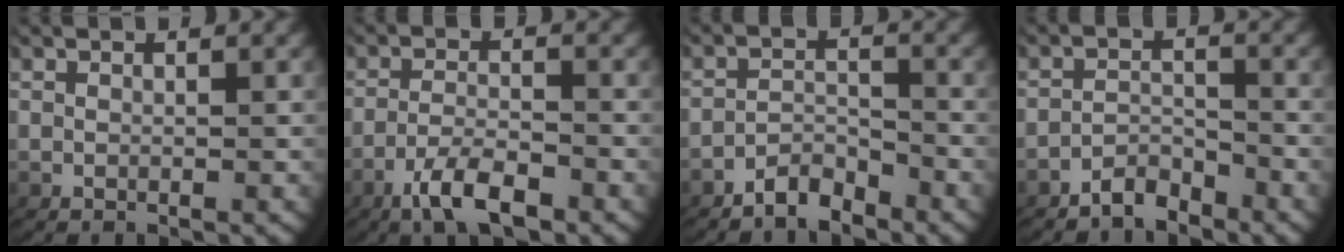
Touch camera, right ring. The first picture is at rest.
{"total": 4.6, "force": [-3.0, 1.7, 3.1], "torque": [-0.056, -0.010, -0.049]}
{"total": 3.2, "force": [-3.0, 1.0, 0.7], "torque": [-0.009, -0.002, -0.058]}
{"total": 3.1, "force": [-2.9, 1.0, 0.5], "torque": [-0.003, -0.003, -0.057]}